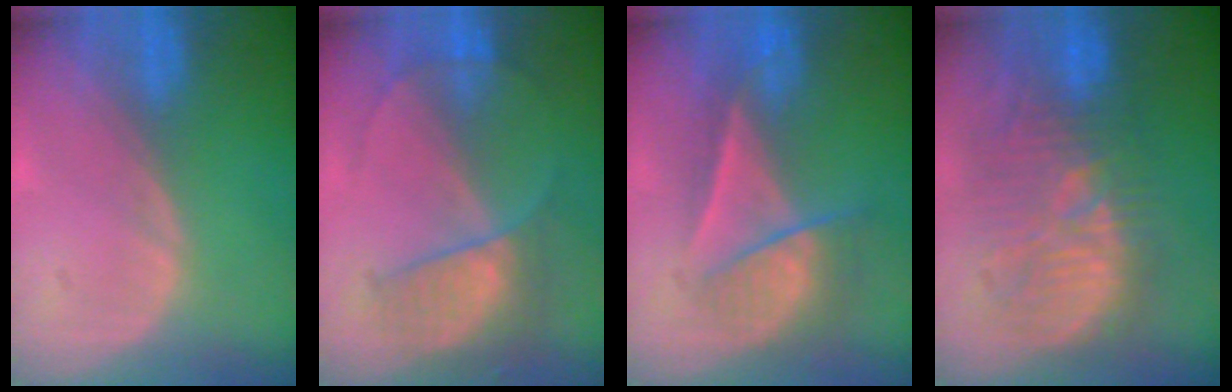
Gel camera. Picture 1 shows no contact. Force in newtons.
{"total": 6.6, "press": 5.7, "slide": 3.2}
{"total": 7.1, "press": 6.1, "slide": 3.6}
{"total": 11.1, "press": 10.9, "slide": 1.8}